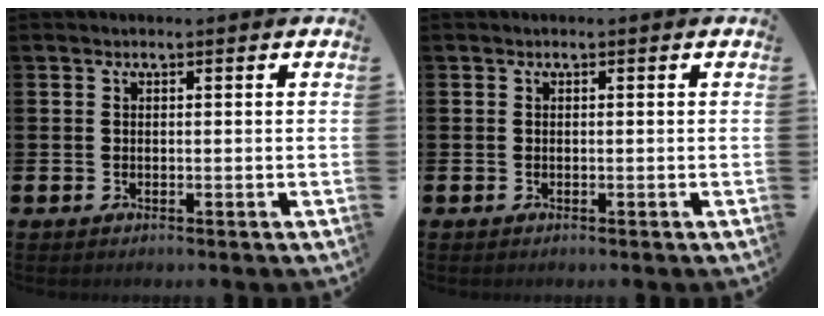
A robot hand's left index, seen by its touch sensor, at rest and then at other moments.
{"total": 0.0}